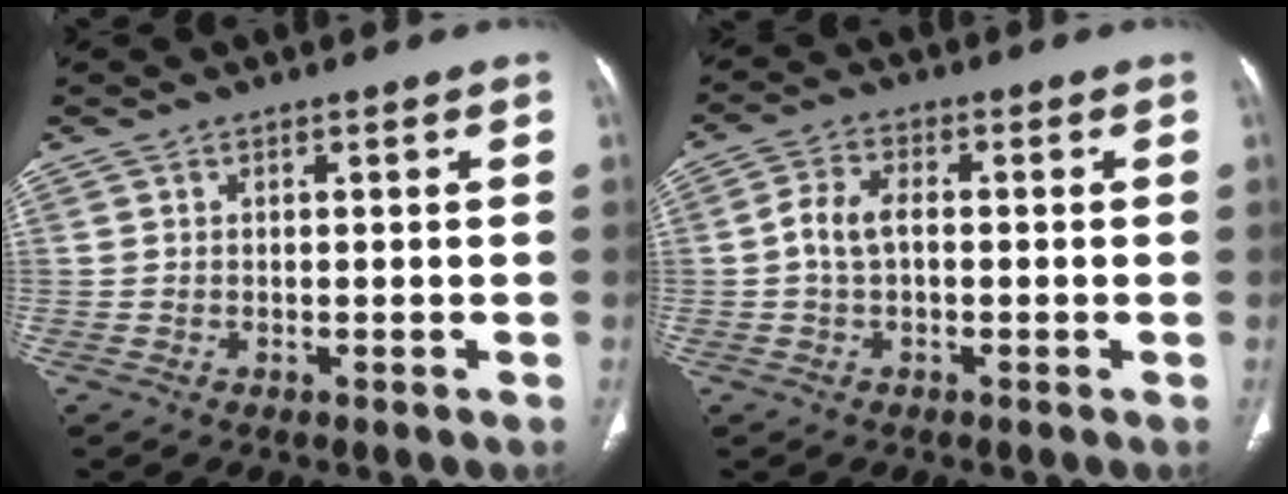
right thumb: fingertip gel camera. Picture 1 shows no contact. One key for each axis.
{"total": 5.1, "fx": -0.2, "fy": 3.1, "fz": 4.0, "tx": -0.080, "ty": 0.017, "tz": -0.010}